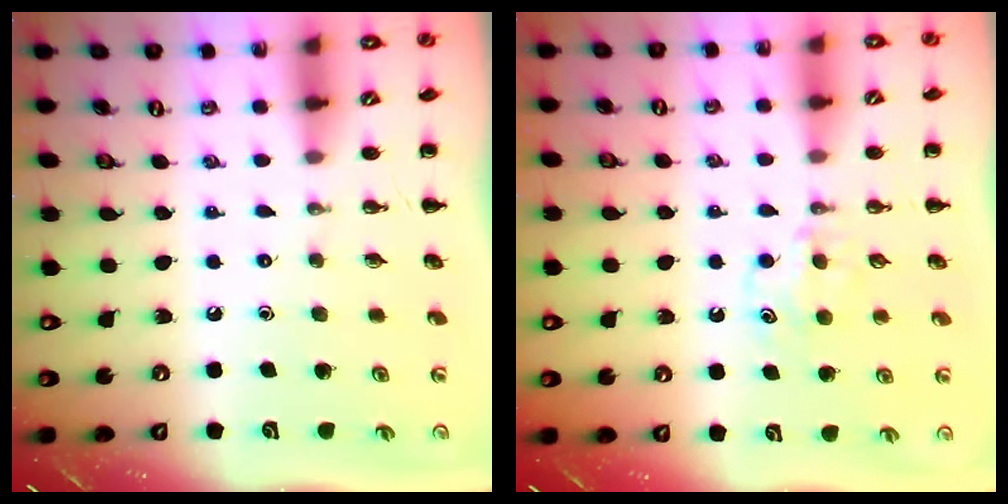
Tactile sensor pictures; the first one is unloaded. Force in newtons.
{"total": 5.0, "press": 4.7, "slide": 1.6}